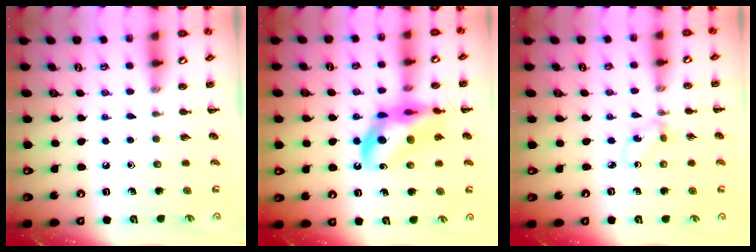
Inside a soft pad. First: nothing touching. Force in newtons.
{"total": 16.0, "press": 15.5, "slide": 3.9}
{"total": 1.5, "press": 1.3, "slide": 0.7}